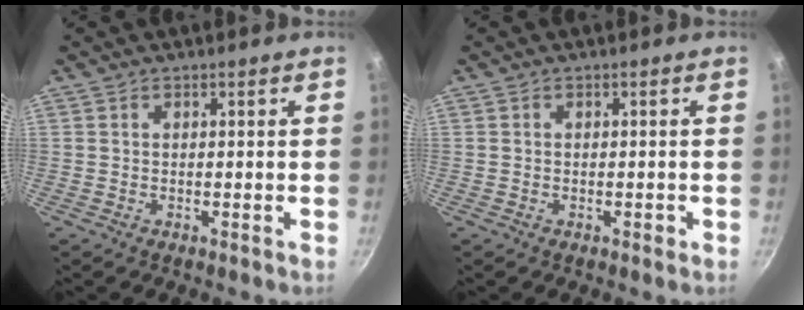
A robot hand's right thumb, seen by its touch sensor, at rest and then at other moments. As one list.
[{"total": 0.9, "force": [-0.4, 0.6, 0.6], "torque": [-0.006, 0.005, -0.006]}]